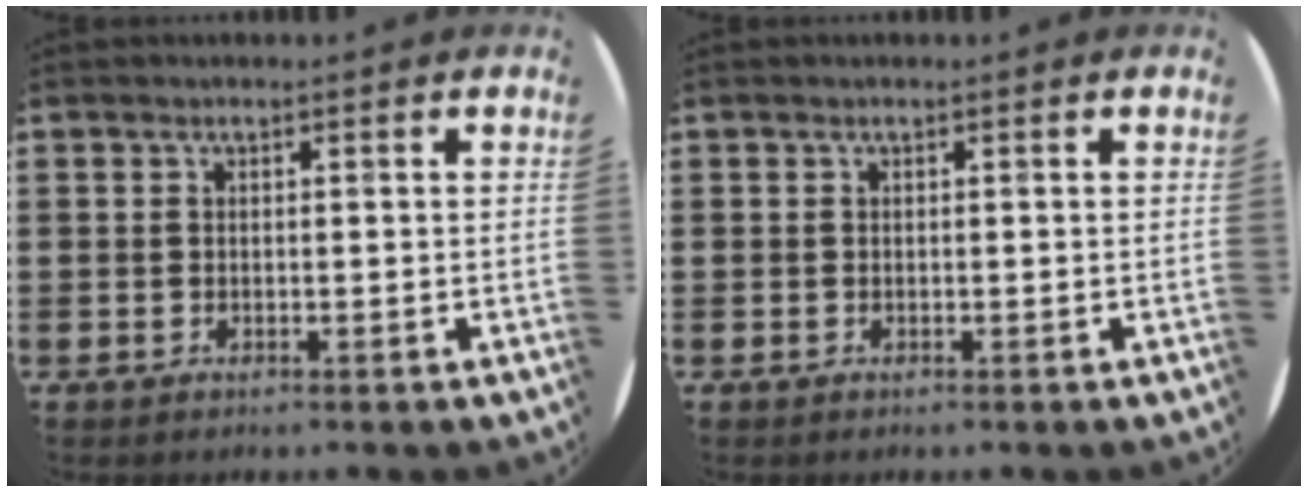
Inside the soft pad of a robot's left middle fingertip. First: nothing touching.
{"total": 0.0}